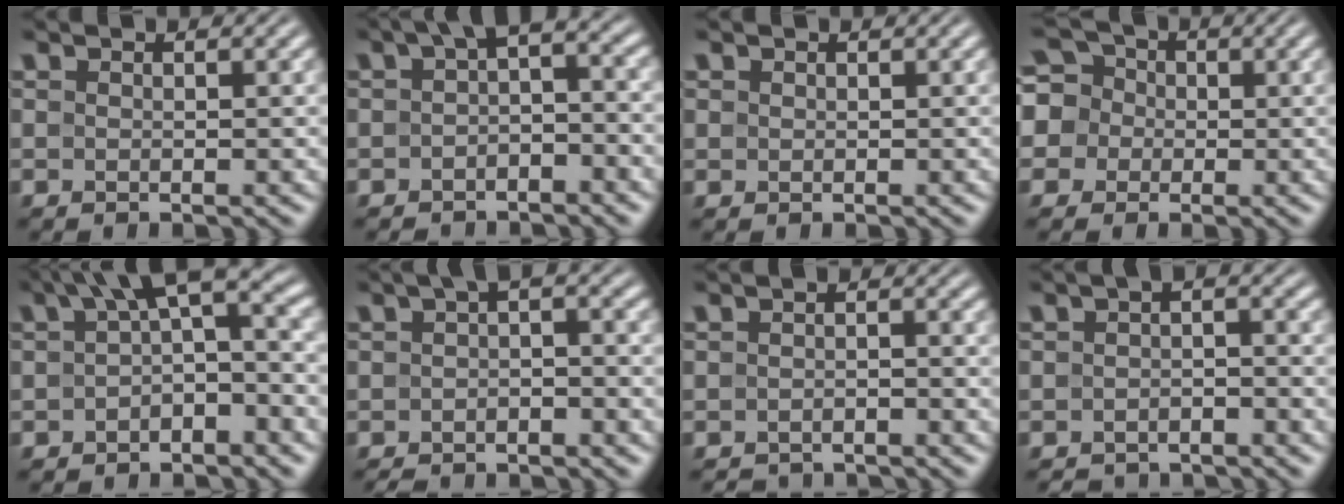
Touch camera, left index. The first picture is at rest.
{"total": 3.7, "force": [-0.9, 2.0, 3.0], "torque": [-0.031, 0.012, -0.027]}
{"total": 1.2, "force": [0.5, 1.1, 0.1], "torque": [0.004, -0.002, 0.005]}
{"total": 6.7, "force": [-0.2, 6.4, 2.1], "torque": [-0.050, 0.038, -0.043]}
{"total": 6.5, "force": [0.7, 2.7, 5.9], "torque": [-0.076, 0.016, -0.004]}
{"total": 3.5, "force": [-1.8, 1.4, 2.6], "torque": [-0.036, 0.007, -0.037]}
{"total": 2.7, "force": [-2.4, 0.9, 0.8], "torque": [-0.007, -0.001, -0.043]}
{"total": 3.3, "force": [-2.4, 1.5, 1.7], "torque": [-0.017, 0.003, -0.046]}